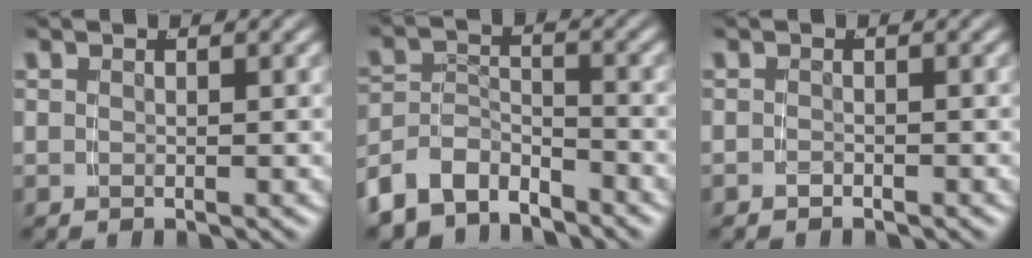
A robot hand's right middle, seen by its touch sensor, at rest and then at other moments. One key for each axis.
{"total": 5.7, "fx": -4.3, "fy": 3.3, "fz": 1.9, "tx": -0.043, "ty": -0.020, "tz": -0.070}
{"total": 0.8, "fx": -0.8, "fy": -0.1, "fz": -0.1, "tx": -0.001, "ty": -0.005, "tz": -0.011}